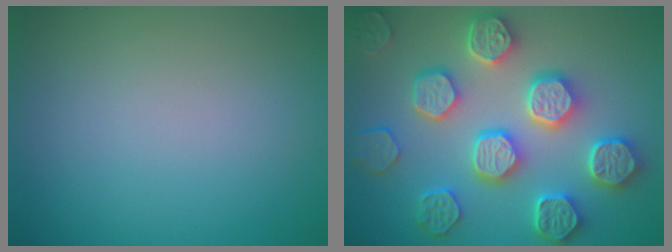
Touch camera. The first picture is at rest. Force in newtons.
{"total": 7.4, "press": 6.6, "slide": 3.4}